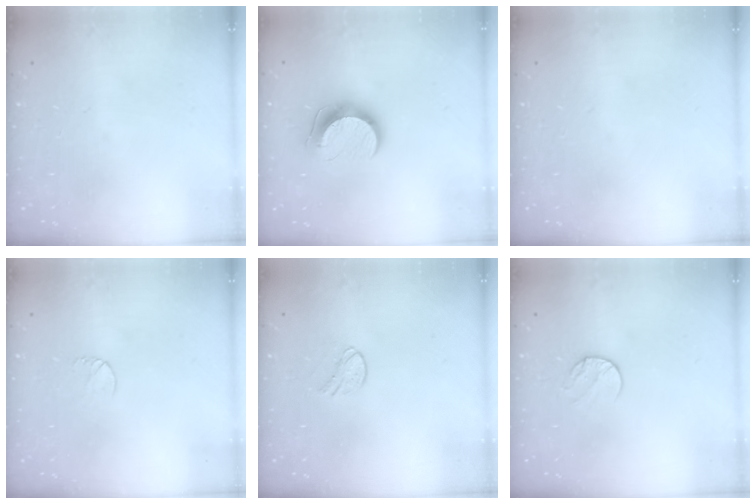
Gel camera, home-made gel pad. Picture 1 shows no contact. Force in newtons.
{"total": 9.8, "press": 9.8, "slide": 0.6}
{"total": 0.0}
{"total": 5.3, "press": 5.3, "slide": 0.4}
{"total": 6.1, "press": 6.1, "slide": 0.6}
{"total": 6.1, "press": 6.1, "slide": 0.8}